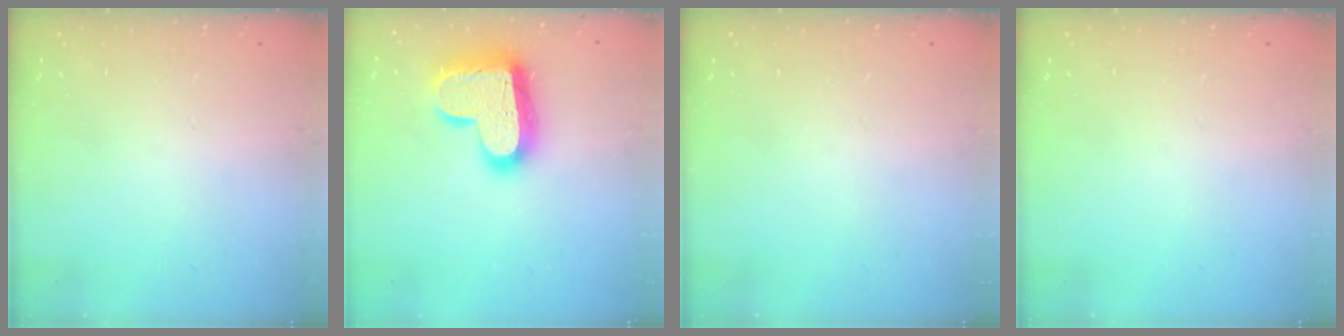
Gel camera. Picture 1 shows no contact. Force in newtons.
{"total": 19.8, "press": 19.8, "slide": 1.5}
{"total": 0.0}
{"total": 0.0}